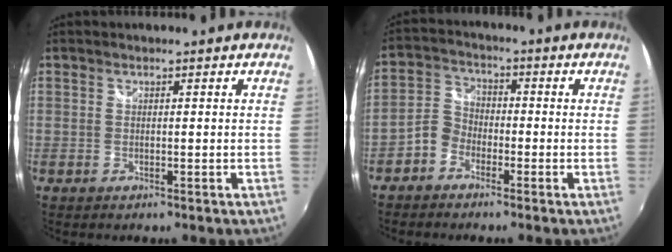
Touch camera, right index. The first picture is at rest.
{"total": 4.7, "force": [-3.0, 3.4, 1.4], "torque": [-0.027, 0.019, -0.064]}